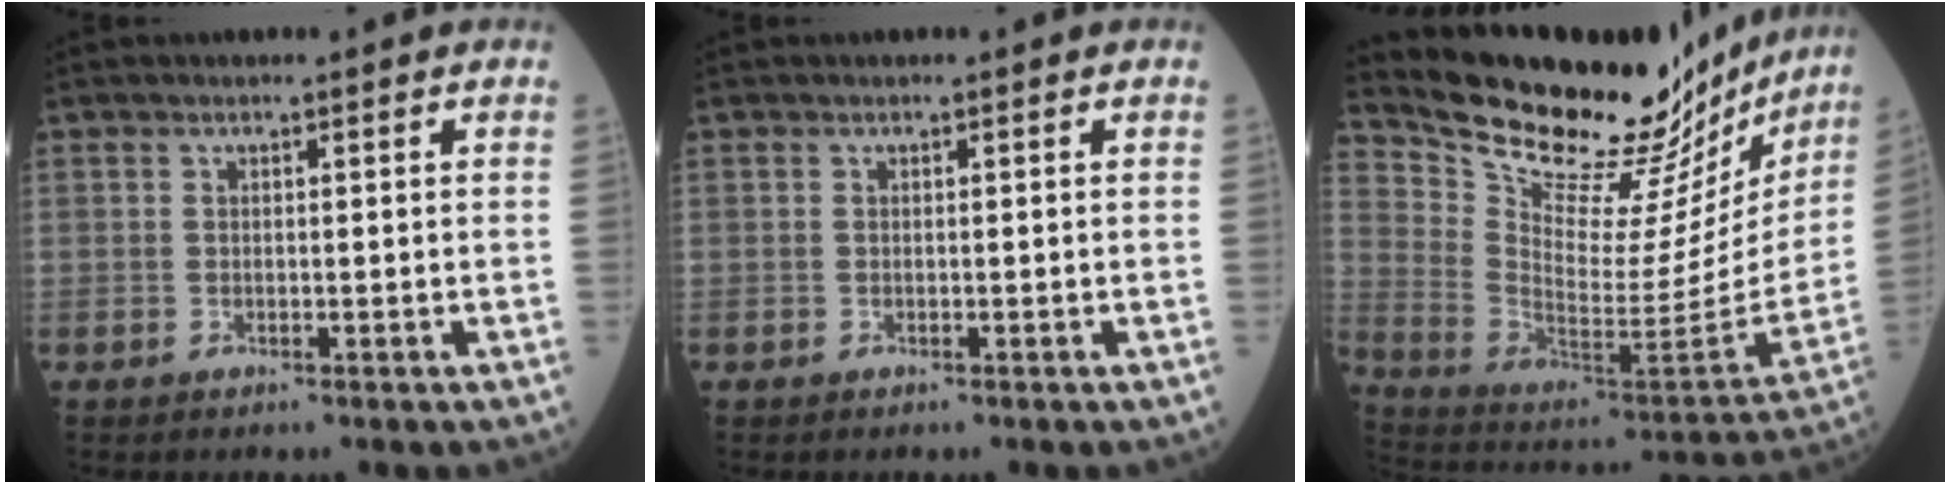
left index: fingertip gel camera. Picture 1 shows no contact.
{"total": 0.0}
{"total": 28.1, "force": [24.7, 8.0, 10.6], "torque": [-0.179, -0.059, 0.352]}